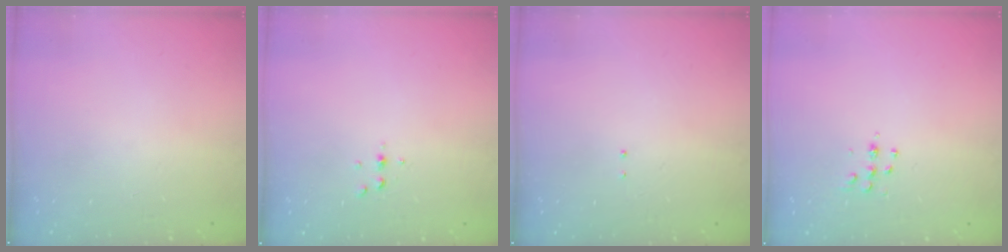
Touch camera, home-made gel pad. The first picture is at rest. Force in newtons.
{"total": 2.6, "press": 2.6, "slide": 0.3}
{"total": 1.3, "press": 1.2, "slide": 0.6}
{"total": 5.5, "press": 5.5, "slide": 0.4}